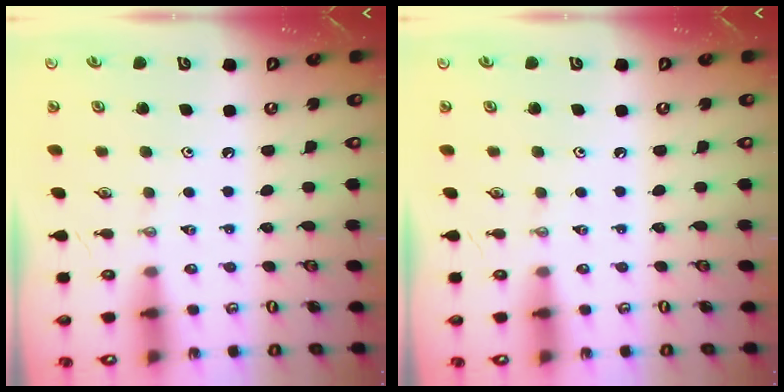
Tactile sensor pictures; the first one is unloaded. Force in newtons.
{"total": 0.0}